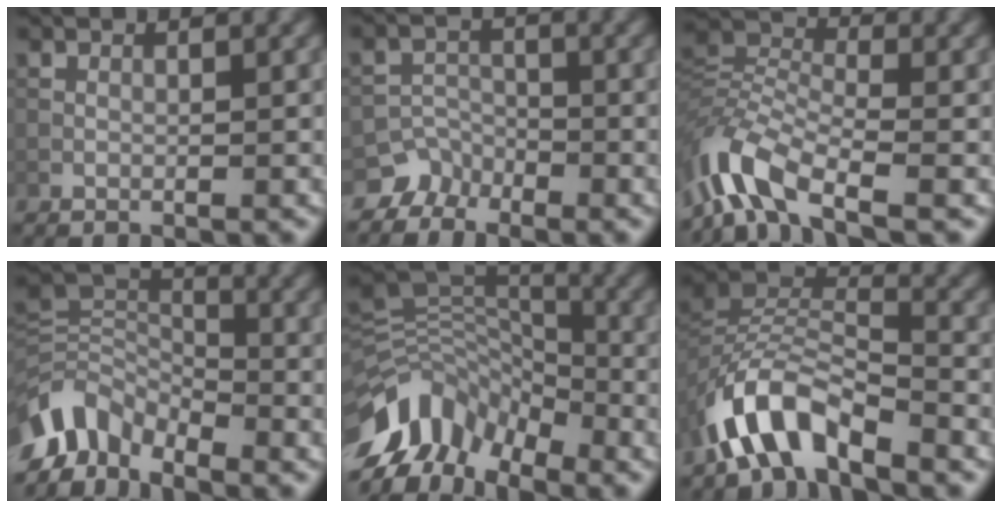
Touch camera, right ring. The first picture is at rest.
{"total": 3.8, "force": [-3.2, 2.1, -0.1], "torque": [0.026, 0.005, -0.052]}
{"total": 8.1, "force": [-5.2, 3.0, 5.5], "torque": [-0.112, 0.008, -0.117]}
{"total": 6.6, "force": [-4.7, 3.6, 2.8], "torque": [-0.048, -0.003, -0.104]}
{"total": 10.1, "force": [-6.3, 5.8, 5.3], "torque": [-0.104, 0.011, -0.135]}
{"total": 7.3, "force": [-4.8, 3.0, 4.5], "torque": [-0.081, 0.002, -0.101]}